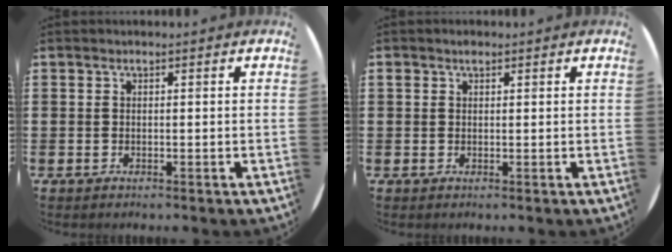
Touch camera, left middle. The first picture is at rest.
{"total": 0.8, "force": [0.6, 0.5, 0.2], "torque": [-0.005, 0.003, 0.012]}